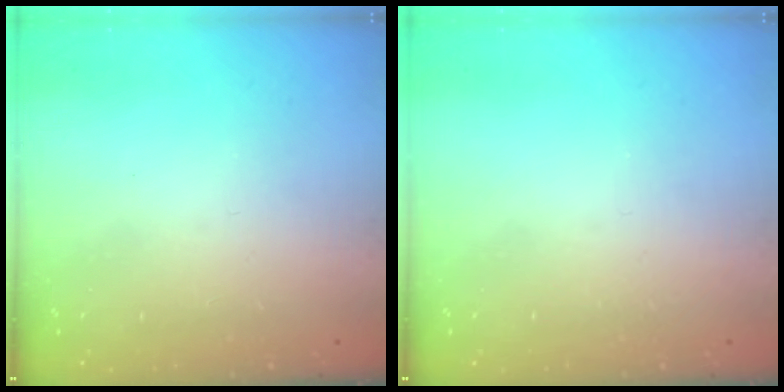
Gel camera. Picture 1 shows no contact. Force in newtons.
{"total": 0.0}